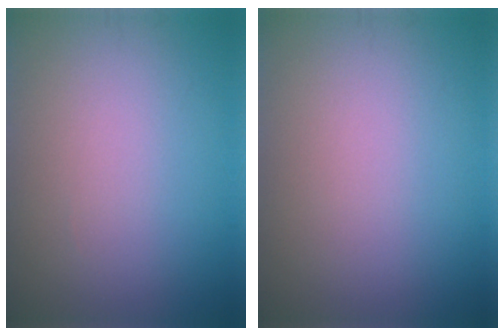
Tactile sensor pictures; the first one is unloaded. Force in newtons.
{"total": 0.0}